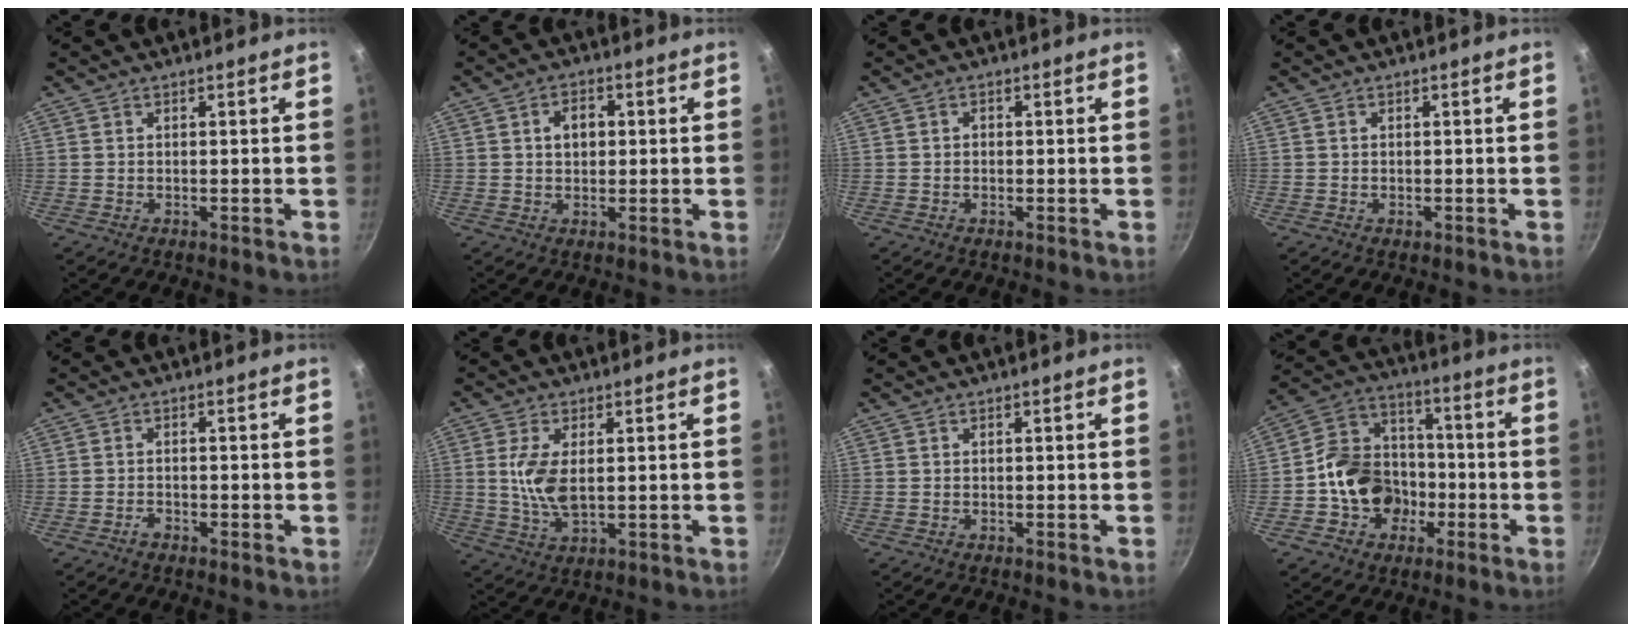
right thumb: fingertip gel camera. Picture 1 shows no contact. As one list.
[{"total": 4.4, "force": [0.8, 3.1, 3.0], "torque": [-0.027, 0.009, 0.011]}, {"total": 0.8, "force": [0.0, 0.6, 0.4], "torque": [-0.006, 0.005, -0.001]}, {"total": 0.6, "force": [-0.2, 0.5, 0.3], "torque": [-0.002, 0.001, -0.003]}, {"total": 1.3, "force": [-1.0, 0.5, 0.6], "torque": [-0.012, 0.010, -0.021]}, {"total": 7.4, "force": [1.0, 3.6, 6.4], "torque": [-0.128, -0.006, 0.022]}, {"total": 0.0}, {"total": 14.1, "force": [-3.4, 12.0, 6.7], "torque": [-0.088, 0.049, -0.068]}]